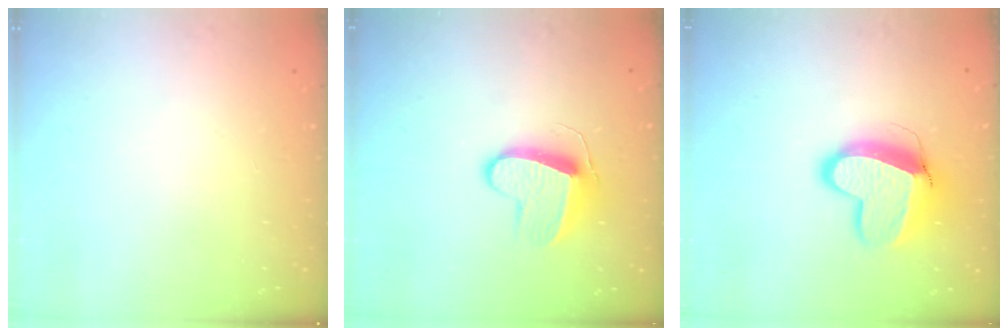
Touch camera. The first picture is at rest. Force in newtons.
{"total": 9.9, "press": 9.9, "slide": 0.6}
{"total": 12.8, "press": 12.7, "slide": 1.4}